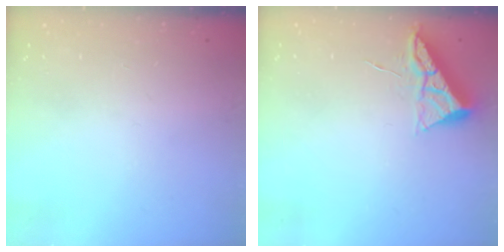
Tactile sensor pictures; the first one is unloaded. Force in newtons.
{"total": 6.6, "press": 6.6, "slide": 0.7}